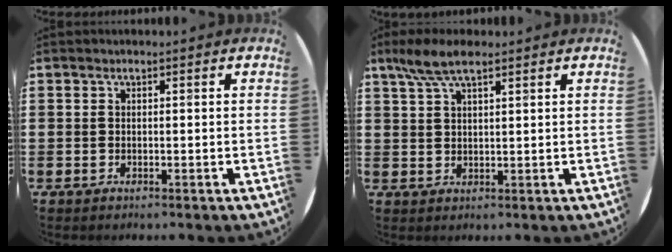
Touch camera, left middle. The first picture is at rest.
{"total": 5.3, "force": [3.8, 1.4, 3.4], "torque": [-0.075, 0.002, 0.069]}